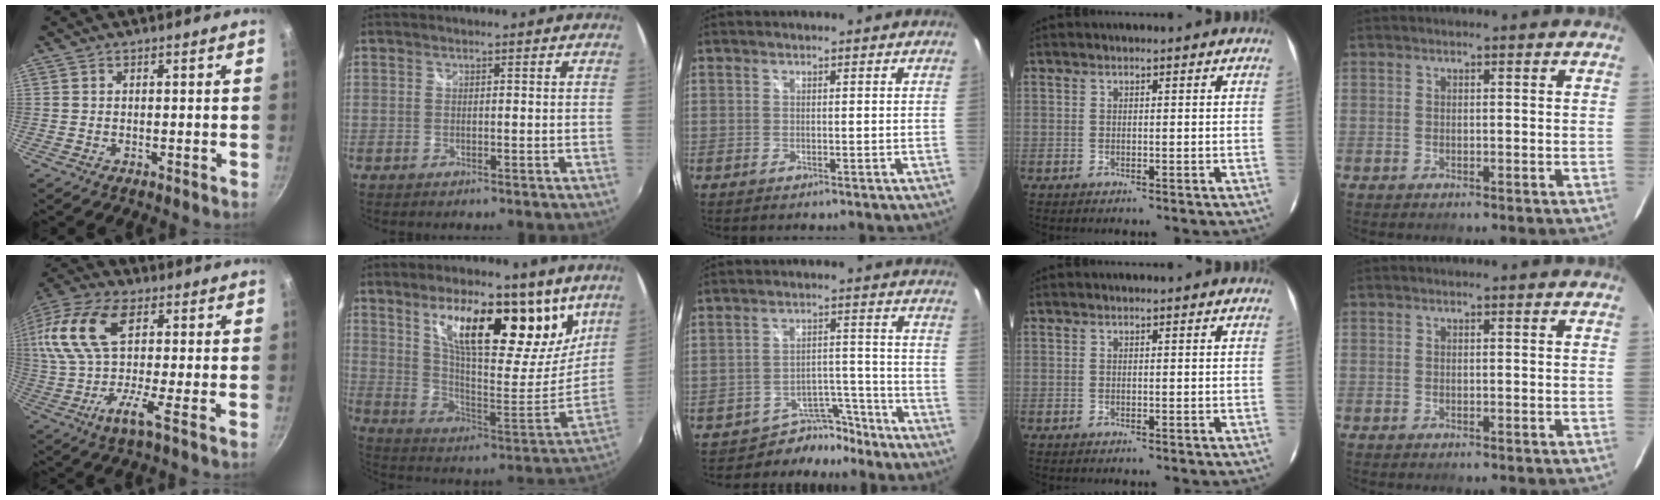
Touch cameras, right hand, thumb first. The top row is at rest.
{"thumb": {"total": 19.3, "force": [3.0, 8.5, 17.1], "torque": [-0.358, 0.020, 0.026]}, "index": {"total": 24.3, "force": [14.3, 8.9, 17.4], "torque": [-0.267, 0.001, 0.246]}, "middle": {"total": 7.6, "force": [-6.6, 3.7, 0.1], "torque": [-0.001, 0.030, -0.097]}}